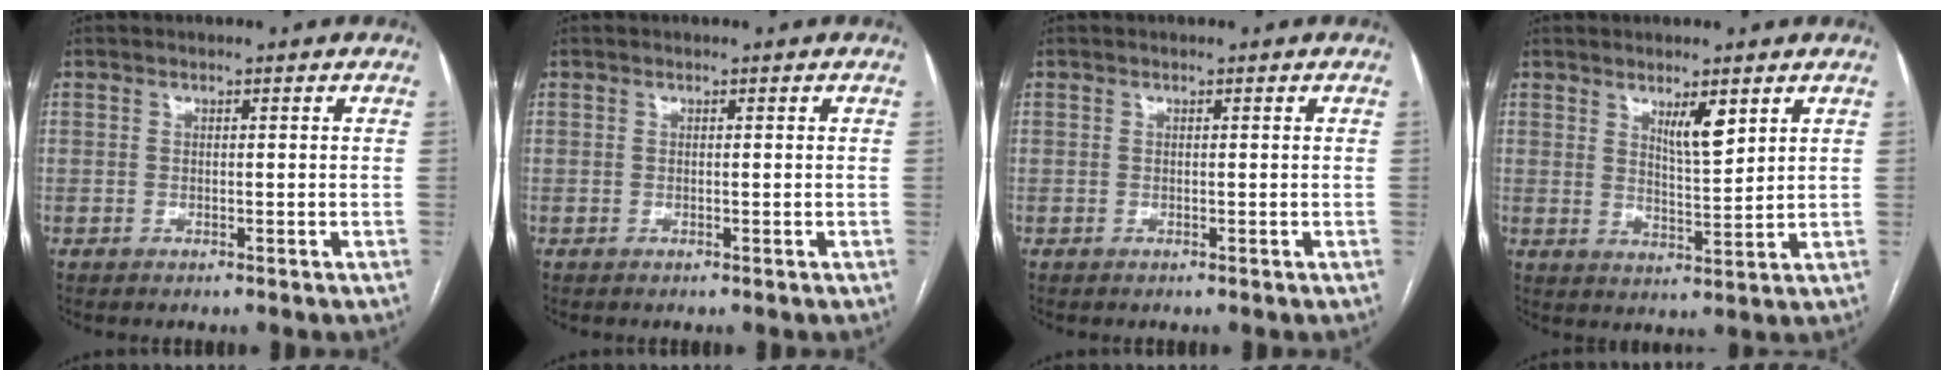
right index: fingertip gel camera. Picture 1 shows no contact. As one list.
[{"total": 0.0}, {"total": 0.0}, {"total": 4.7, "force": [2.8, 0.9, 3.7], "torque": [-0.066, -0.008, 0.053]}]